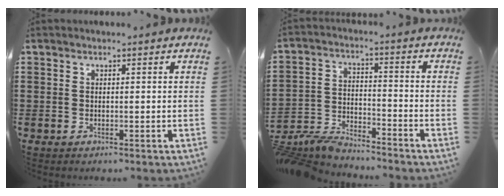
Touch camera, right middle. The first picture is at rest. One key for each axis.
{"total": 6.4, "fx": -6.3, "fy": 0.7, "fz": 1.0, "tx": -0.039, "ty": 0.000, "tz": -0.132}